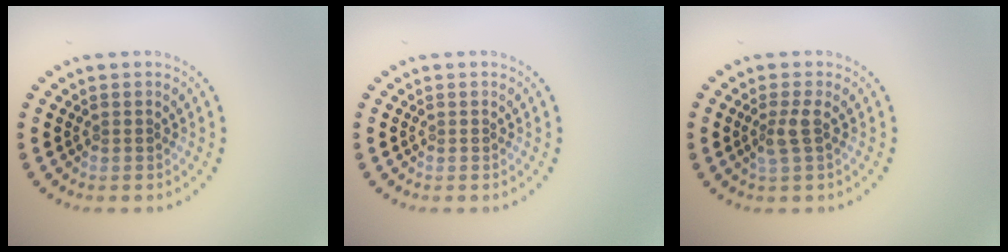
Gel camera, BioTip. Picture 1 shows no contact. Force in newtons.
{"total": 0.0}
{"total": 1.7, "press": 1.4, "slide": 1.0}